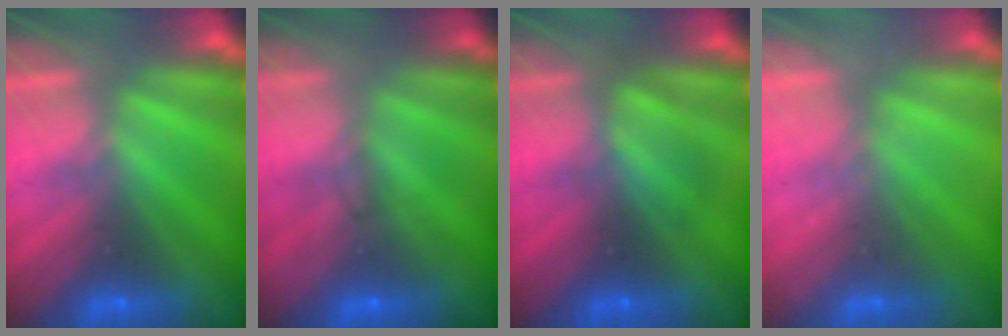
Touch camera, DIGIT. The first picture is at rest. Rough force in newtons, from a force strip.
{"total": 1.6}
{"total": 2.4}
{"total": 2.1}